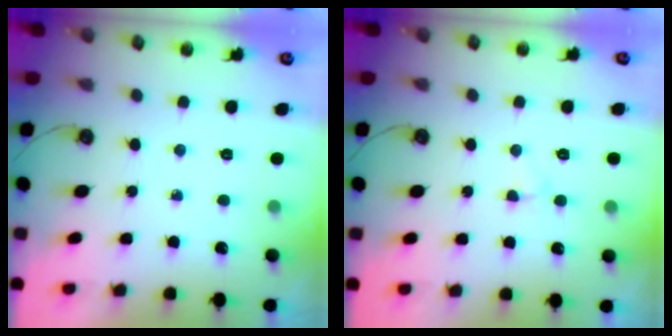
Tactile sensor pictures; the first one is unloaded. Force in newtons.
{"total": 3.0, "press": 3.0, "slide": 0.3}